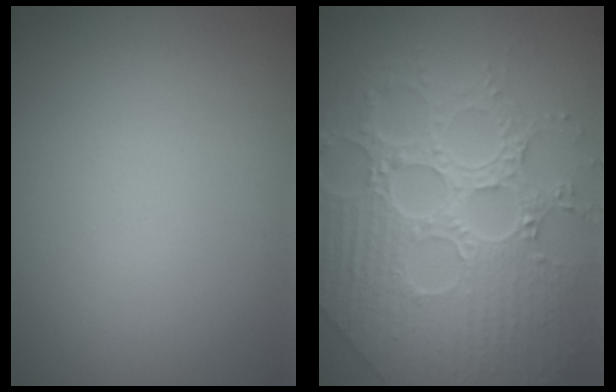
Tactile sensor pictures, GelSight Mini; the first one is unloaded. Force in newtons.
{"total": 8.8, "press": 6.5, "slide": 5.9}